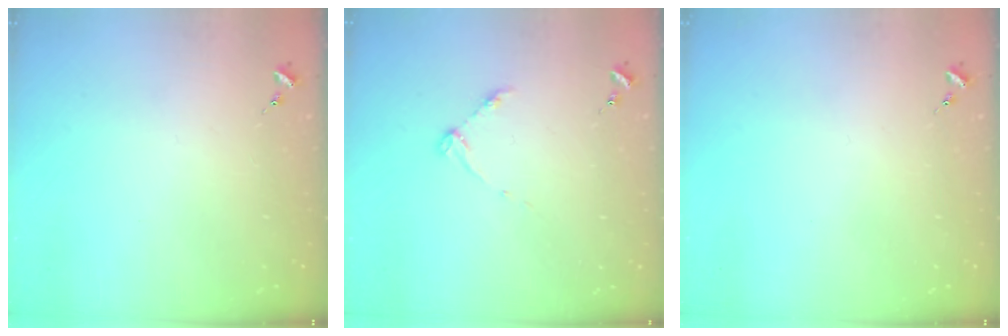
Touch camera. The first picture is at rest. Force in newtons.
{"total": 3.3, "press": 3.3, "slide": 0.5}
{"total": 0.0}